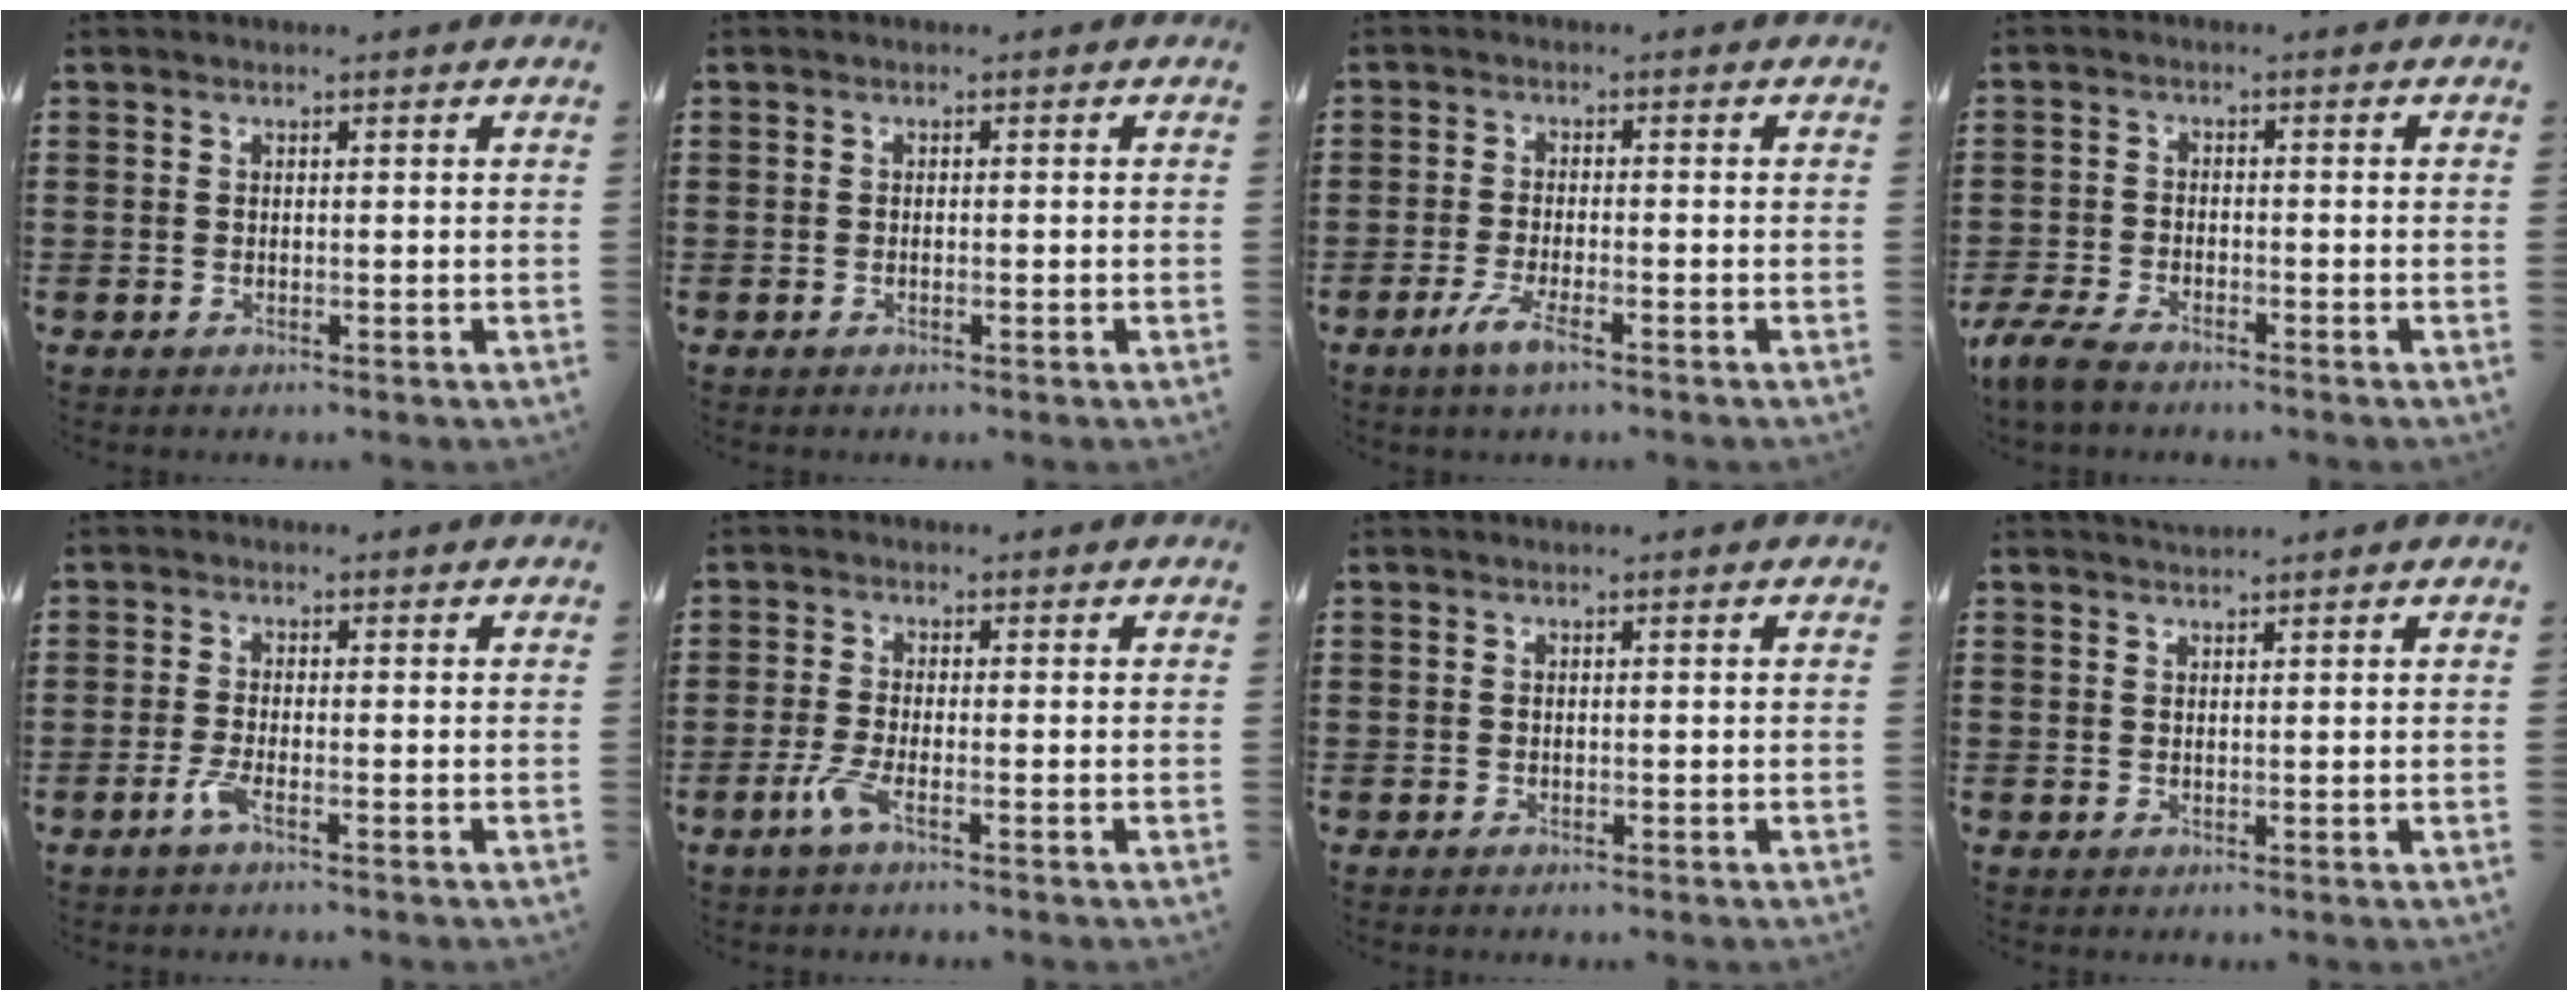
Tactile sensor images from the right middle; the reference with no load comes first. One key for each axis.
{"total": 0.6, "fx": -0.3, "fy": 0.1, "fz": 0.5, "tx": -0.010, "ty": -0.003, "tz": -0.004}
{"total": 4.1, "fx": -2.3, "fy": 0.6, "fz": 3.4, "tx": -0.075, "ty": -0.009, "tz": -0.045}
{"total": 4.0, "fx": -3.5, "fy": 0.9, "fz": 1.8, "tx": -0.057, "ty": -0.007, "tz": -0.075}
{"total": 2.5, "fx": -1.3, "fy": 0.3, "fz": 2.2, "tx": -0.053, "ty": -0.005, "tz": -0.029}
{"total": 3.2, "fx": -1.6, "fy": 0.4, "fz": 2.7, "tx": -0.068, "ty": -0.008, "tz": -0.036}
{"total": 0.0}
{"total": 1.2, "fx": 1.2, "fy": 0.0, "fz": 0.0, "tx": -0.002, "ty": 0.000, "tz": 0.022}